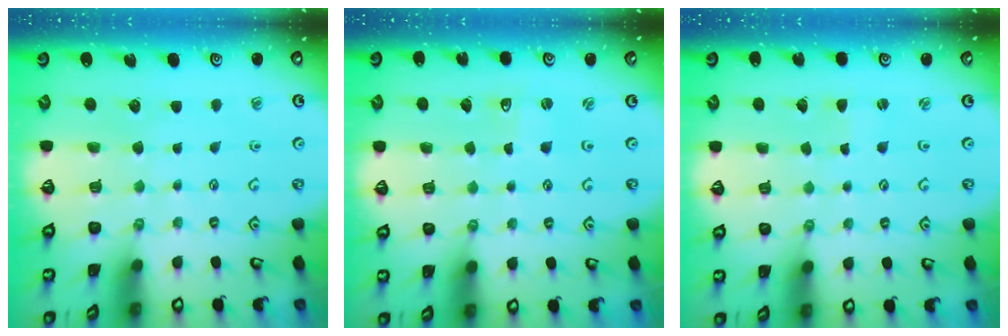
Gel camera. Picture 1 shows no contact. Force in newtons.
{"total": 2.3, "press": 2.3, "slide": 0.4}
{"total": 0.6, "press": 0.6, "slide": 0.1}